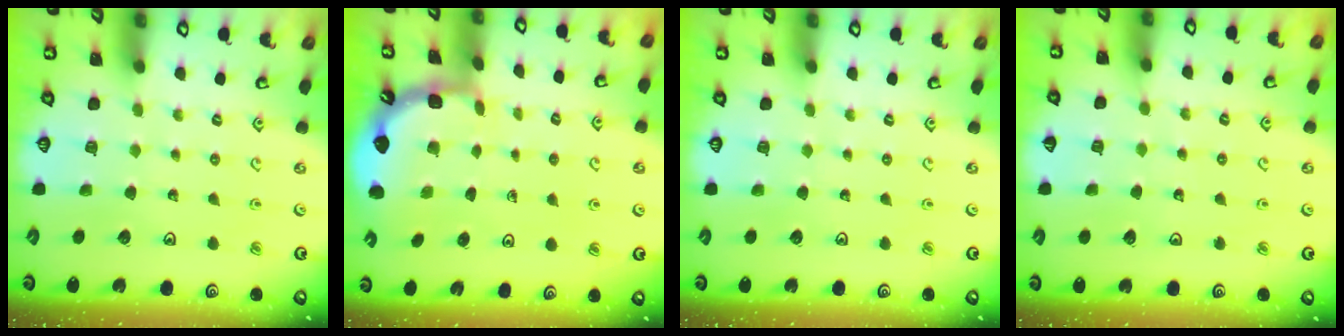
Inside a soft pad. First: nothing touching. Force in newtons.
{"total": 1.9, "press": 1.9, "slide": 0.2}
{"total": 0.0}
{"total": 2.0, "press": 2.0, "slide": 0.2}